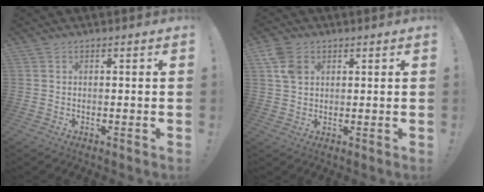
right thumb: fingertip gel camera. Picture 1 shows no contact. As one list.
[{"total": 6.4, "force": [2.6, 4.6, 3.7], "torque": [-0.070, 0.001, 0.051]}]